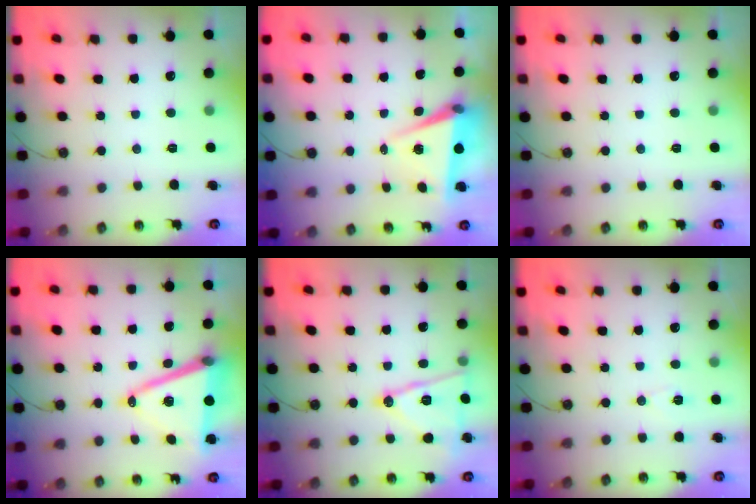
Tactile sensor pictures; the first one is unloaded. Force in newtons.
{"total": 7.4, "press": 5.8, "slide": 4.6}
{"total": 0.0}
{"total": 15.5, "press": 14.9, "slide": 4.0}
{"total": 14.0, "press": 13.5, "slide": 3.7}
{"total": 5.9, "press": 5.8, "slide": 1.1}